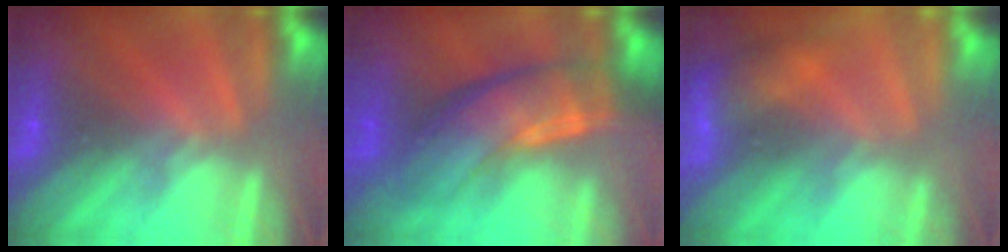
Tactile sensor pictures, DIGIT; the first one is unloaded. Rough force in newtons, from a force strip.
{"total": 7.2}
{"total": 3.6}